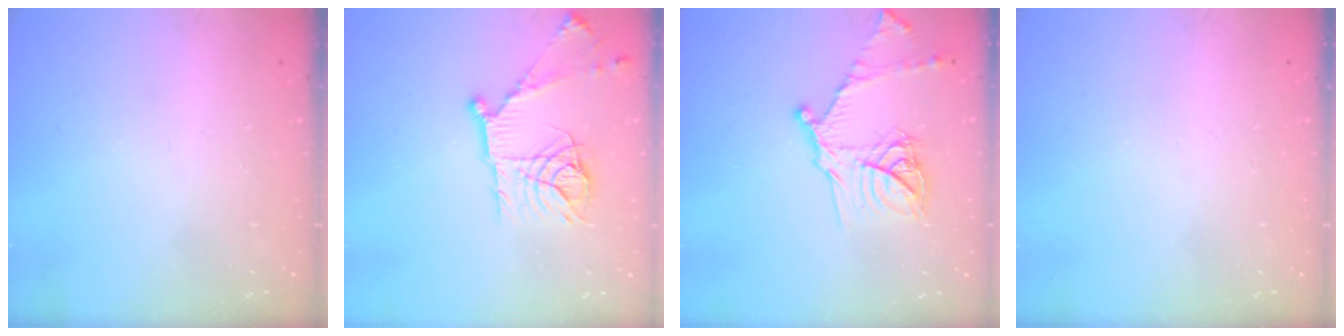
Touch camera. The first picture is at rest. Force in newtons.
{"total": 16.6, "press": 16.6, "slide": 1.3}
{"total": 15.4, "press": 15.4, "slide": 1.1}
{"total": 0.0}